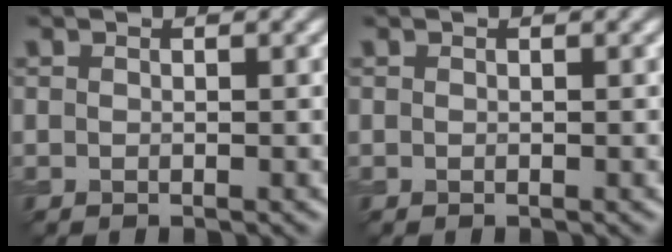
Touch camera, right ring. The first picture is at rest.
{"total": 0.0}